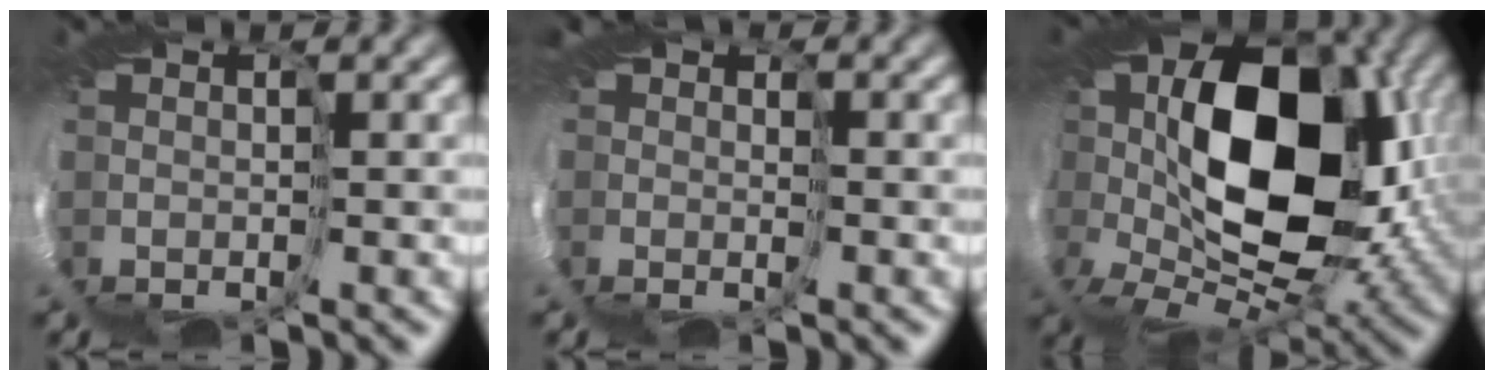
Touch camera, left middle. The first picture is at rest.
{"total": 2.1, "force": [-0.5, 1.9, 0.8], "torque": [-0.002, 0.002, -0.016]}
{"total": 12.0, "force": [2.7, 8.1, 8.4], "torque": [-0.153, -0.023, 0.060]}